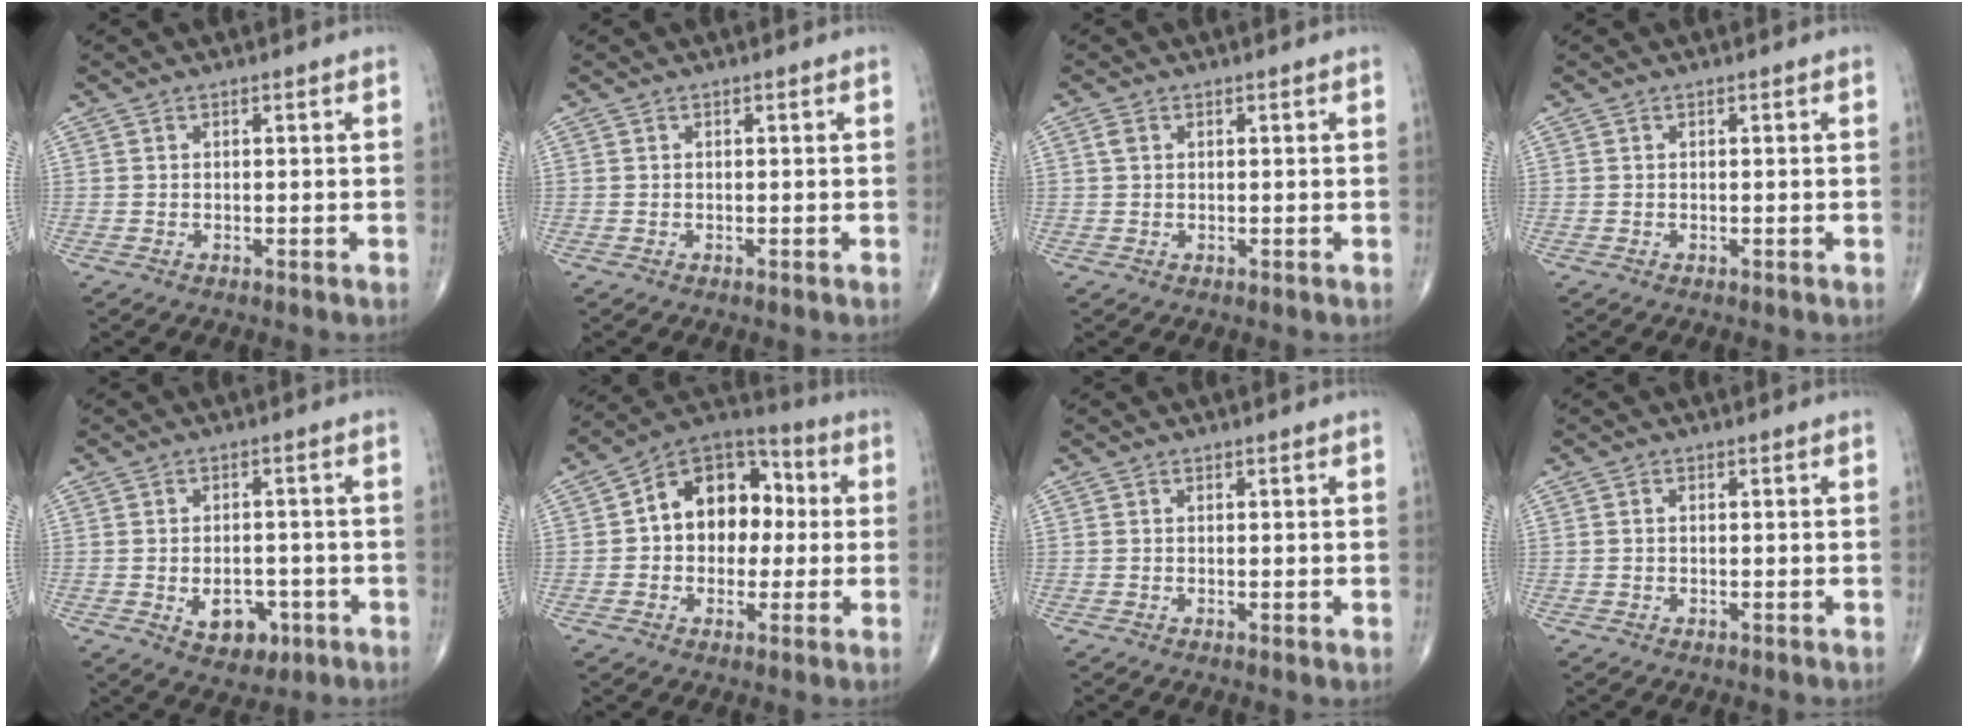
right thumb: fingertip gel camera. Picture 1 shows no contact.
{"total": 0.0}
{"total": 1.2, "force": [0.4, 0.9, 0.8], "torque": [-0.018, 0.006, 0.008]}
{"total": 0.0}
{"total": 7.0, "force": [-2.3, 4.6, 4.7], "torque": [-0.044, 0.009, -0.022]}
{"total": 15.0, "force": [1.3, 10.8, 10.4], "torque": [-0.105, 0.036, 0.008]}
{"total": 0.7, "force": [0.0, 0.1, 0.6], "torque": [-0.015, -0.004, 0.000]}
{"total": 0.6, "force": [0.0, 0.4, 0.5], "torque": [-0.009, 0.001, -0.002]}